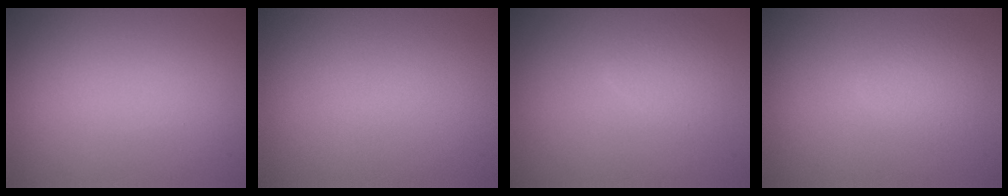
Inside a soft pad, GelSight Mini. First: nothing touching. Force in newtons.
{"total": 0.0}
{"total": 1.9, "press": 1.9, "slide": 0.1}
{"total": 2.0, "press": 1.9, "slide": 0.1}